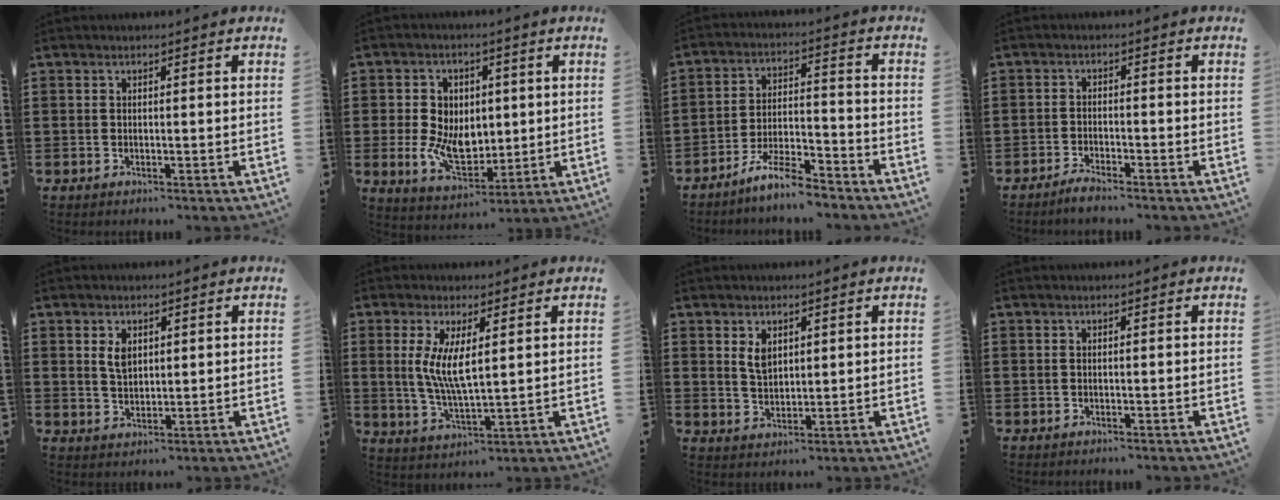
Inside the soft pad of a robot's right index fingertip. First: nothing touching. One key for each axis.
{"total": 8.6, "fx": -0.1, "fy": 6.3, "fz": 5.9, "tx": -0.136, "ty": 0.008, "tz": -0.004}
{"total": 7.0, "fx": -6.3, "fy": 0.8, "fz": 2.9, "tx": -0.063, "ty": 0.005, "tz": -0.121}
{"total": 2.0, "fx": -1.9, "fy": 0.0, "fz": 0.3, "tx": -0.008, "ty": 0.004, "tz": -0.038}
{"total": 2.9, "fx": 1.4, "fy": 1.7, "fz": 1.9, "tx": -0.036, "ty": 0.003, "tz": 0.023}
{"total": 6.5, "fx": 1.4, "fy": 1.9, "fz": 6.0, "tx": -0.119, "ty": 0.002, "tz": 0.025}
{"total": 3.0, "fx": 1.7, "fy": 1.8, "fz": 1.8, "tx": -0.040, "ty": 0.007, "tz": 0.032}
{"total": 0.0}